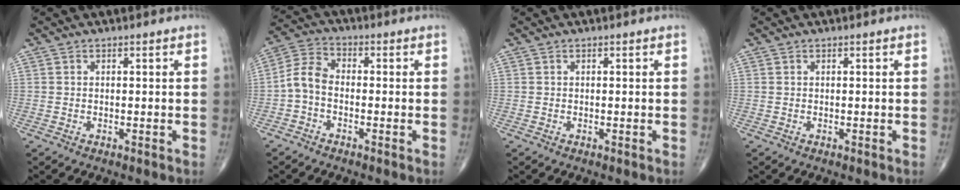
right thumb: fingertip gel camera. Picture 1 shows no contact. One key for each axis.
{"total": 5.5, "fx": -1.6, "fy": 3.4, "fz": 4.0, "tx": -0.078, "ty": 0.024, "tz": -0.046}
{"total": 0.0}
{"total": 0.0}